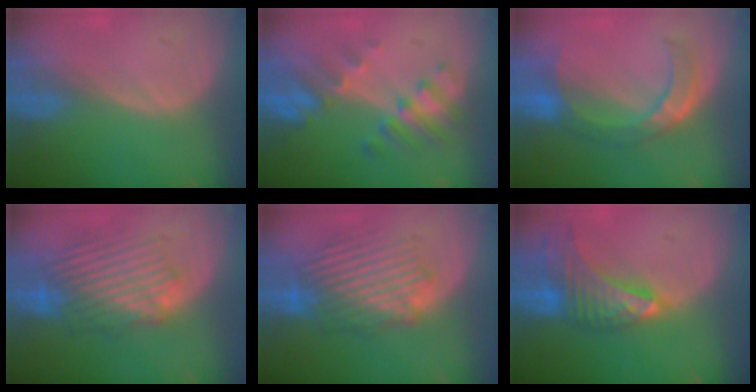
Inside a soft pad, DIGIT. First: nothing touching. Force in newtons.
{"total": 7.9, "press": 6.9, "slide": 3.7}
{"total": 6.9, "press": 6.8, "slide": 1.3}
{"total": 9.3, "press": 8.8, "slide": 3.0}
{"total": 9.1, "press": 8.6, "slide": 2.8}
{"total": 9.8, "press": 8.7, "slide": 4.4}